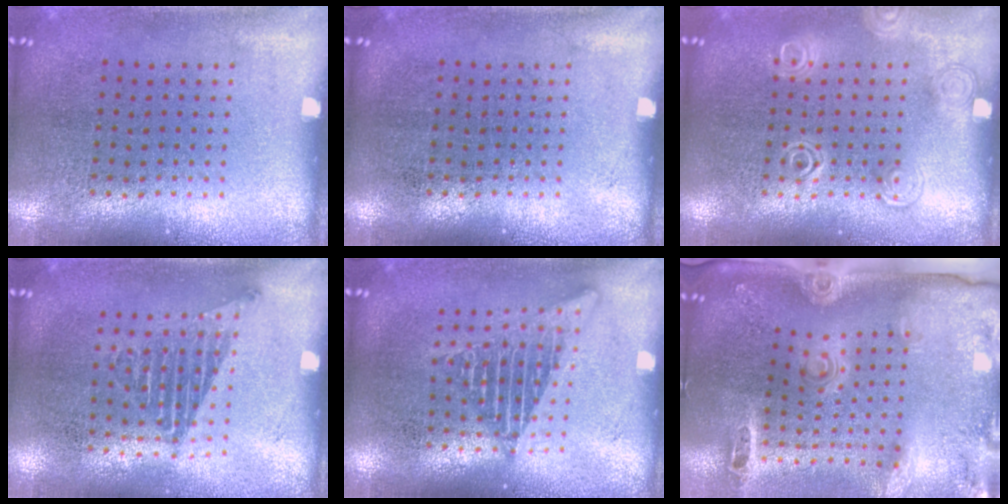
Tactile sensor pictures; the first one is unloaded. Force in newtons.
{"total": 0.0}
{"total": 1.9, "press": 1.9, "slide": 0.4}
{"total": 1.2, "press": 1.0, "slide": 0.7}
{"total": 2.6, "press": 2.6, "slide": 0.3}
{"total": 3.1, "press": 2.1, "slide": 2.3}